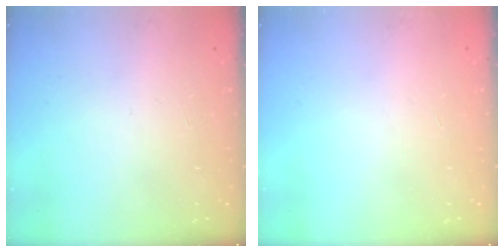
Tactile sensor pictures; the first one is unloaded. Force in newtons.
{"total": 0.0}